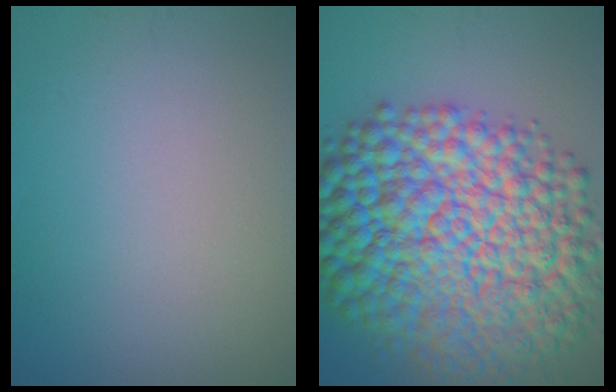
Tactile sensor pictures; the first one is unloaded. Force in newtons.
{"total": 16.3, "press": 16.3, "slide": 0.0}